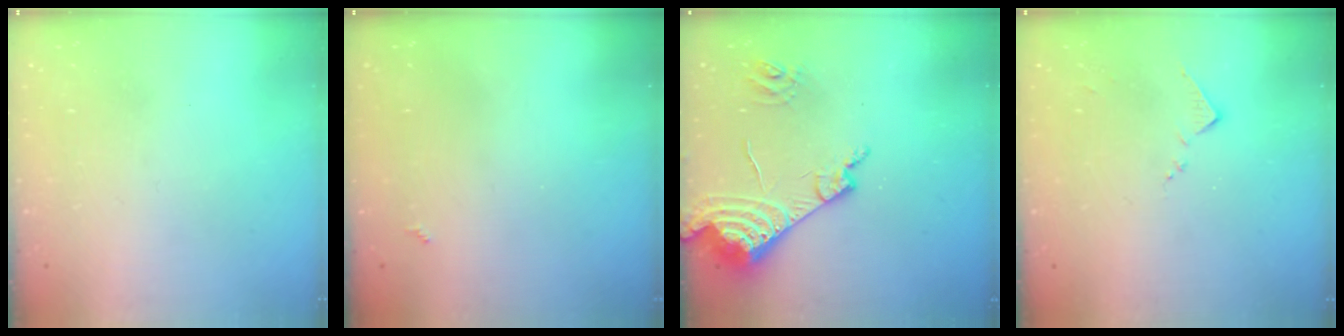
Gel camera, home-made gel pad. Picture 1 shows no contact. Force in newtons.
{"total": 2.1, "press": 2.1, "slide": 0.4}
{"total": 13.6, "press": 13.6, "slide": 1.5}
{"total": 7.1, "press": 7.1, "slide": 0.7}